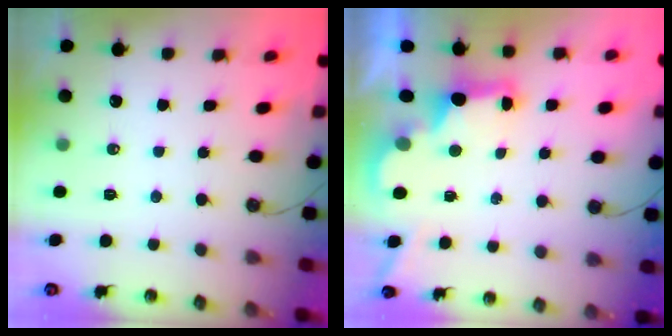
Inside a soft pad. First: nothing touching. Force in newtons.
{"total": 2.9, "press": 2.8, "slide": 0.9}